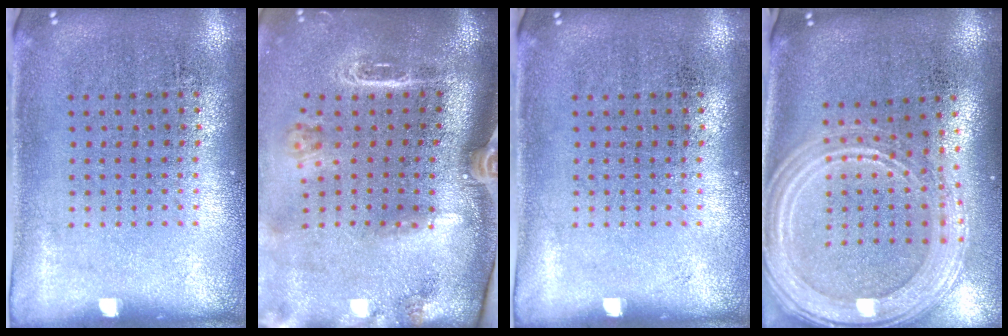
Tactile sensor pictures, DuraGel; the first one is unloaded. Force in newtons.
{"total": 2.8, "press": 2.0, "slide": 2.0}
{"total": 0.0}
{"total": 2.5, "press": 2.2, "slide": 1.3}